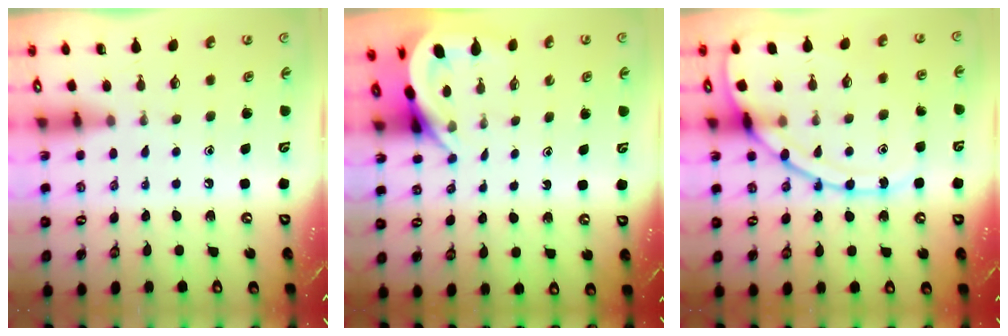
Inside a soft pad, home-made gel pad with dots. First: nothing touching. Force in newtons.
{"total": 4.6, "press": 4.6, "slide": 0.3}
{"total": 14.3, "press": 14.3, "slide": 1.2}